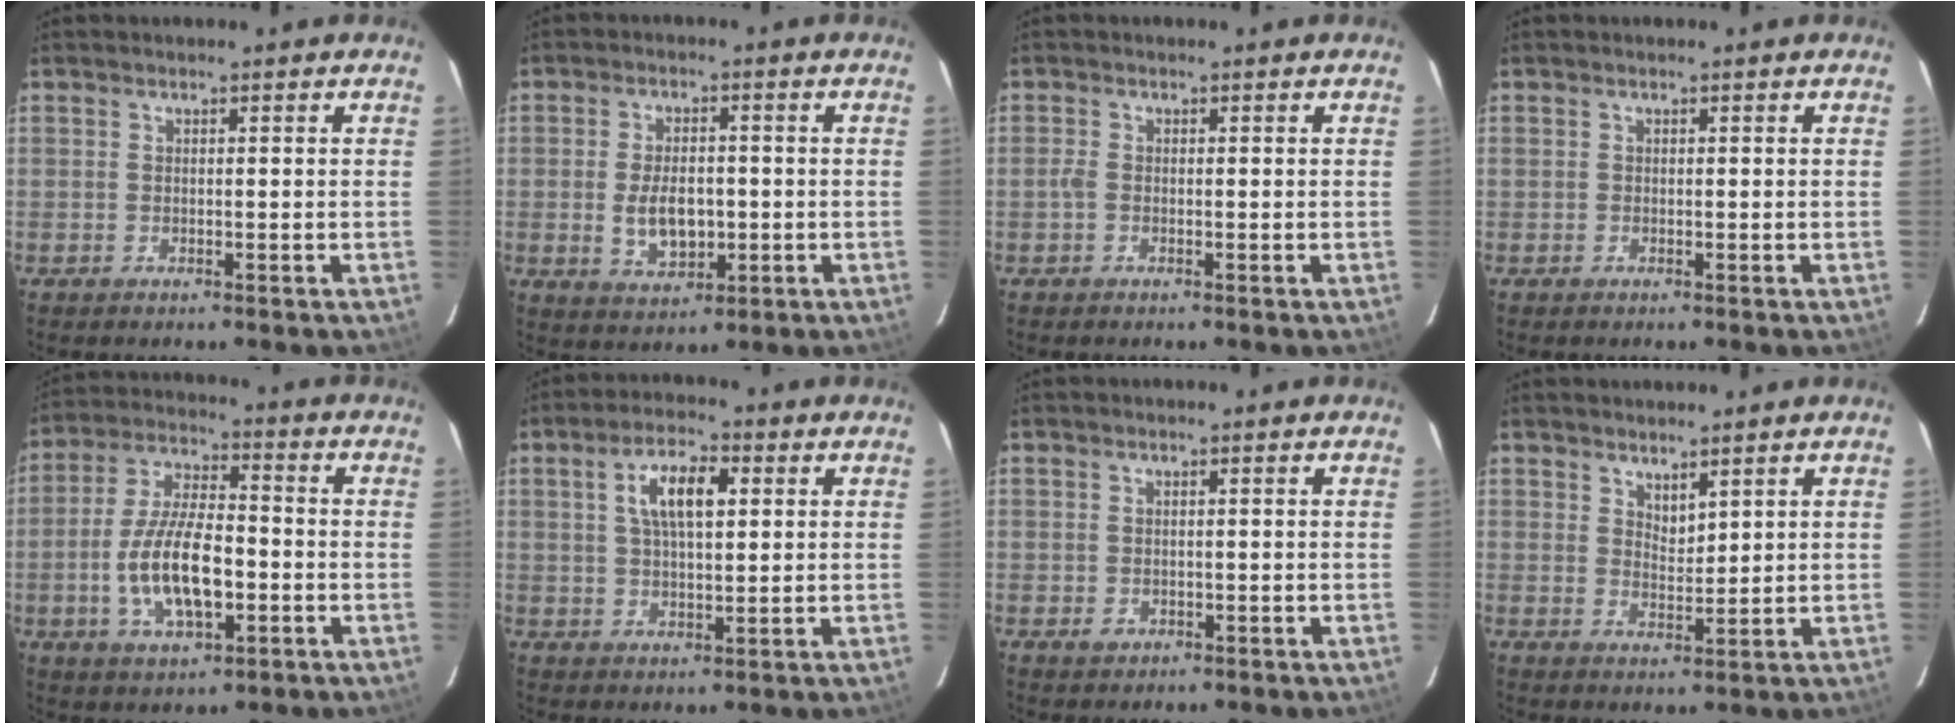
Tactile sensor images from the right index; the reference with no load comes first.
{"total": 7.5, "force": [-1.1, 4.4, 6.0], "torque": [-0.118, -0.005, -0.010]}
{"total": 1.2, "force": [-0.4, 0.6, 0.9], "torque": [-0.020, 0.002, -0.010]}
{"total": 0.0}
{"total": 13.5, "force": [-3.3, 5.5, 11.9], "torque": [-0.241, -0.002, -0.055]}
{"total": 8.0, "force": [2.3, 3.3, 6.9], "torque": [-0.125, 0.015, 0.042]}
{"total": 1.5, "force": [-0.5, 1.3, 0.5], "torque": [-0.008, -0.001, -0.004]}
{"total": 3.0, "force": [2.5, 1.1, 1.3], "torque": [-0.017, -0.001, 0.045]}